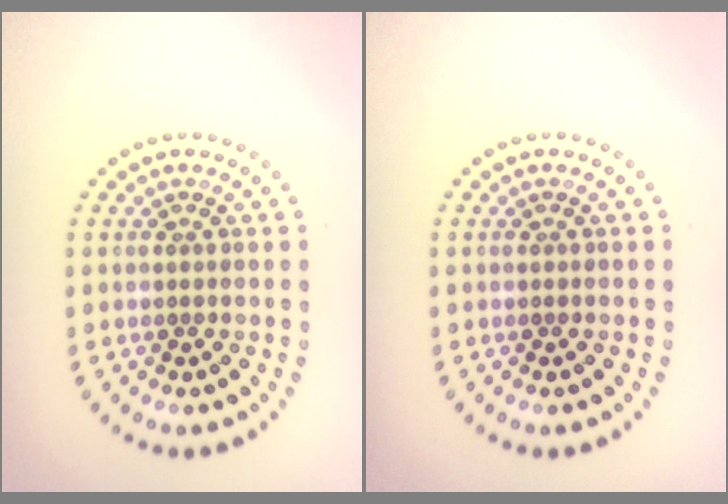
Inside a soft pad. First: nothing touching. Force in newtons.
{"total": 0.0}